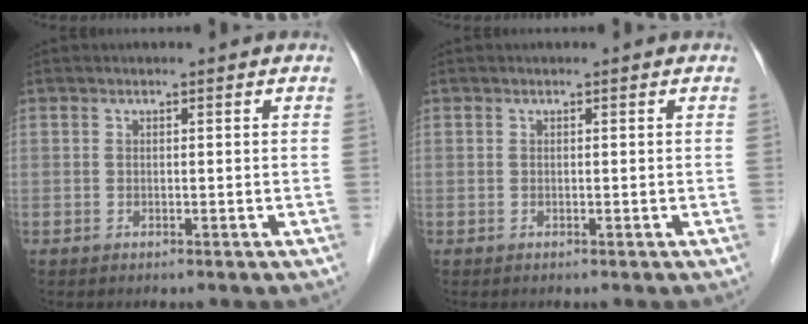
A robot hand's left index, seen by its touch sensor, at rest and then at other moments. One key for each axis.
{"total": 0.0}